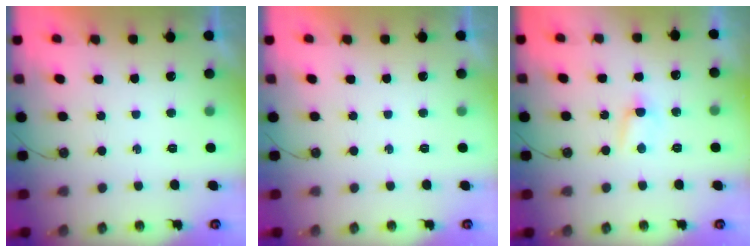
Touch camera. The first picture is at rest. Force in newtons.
{"total": 0.0}
{"total": 3.7, "press": 3.6, "slide": 0.5}